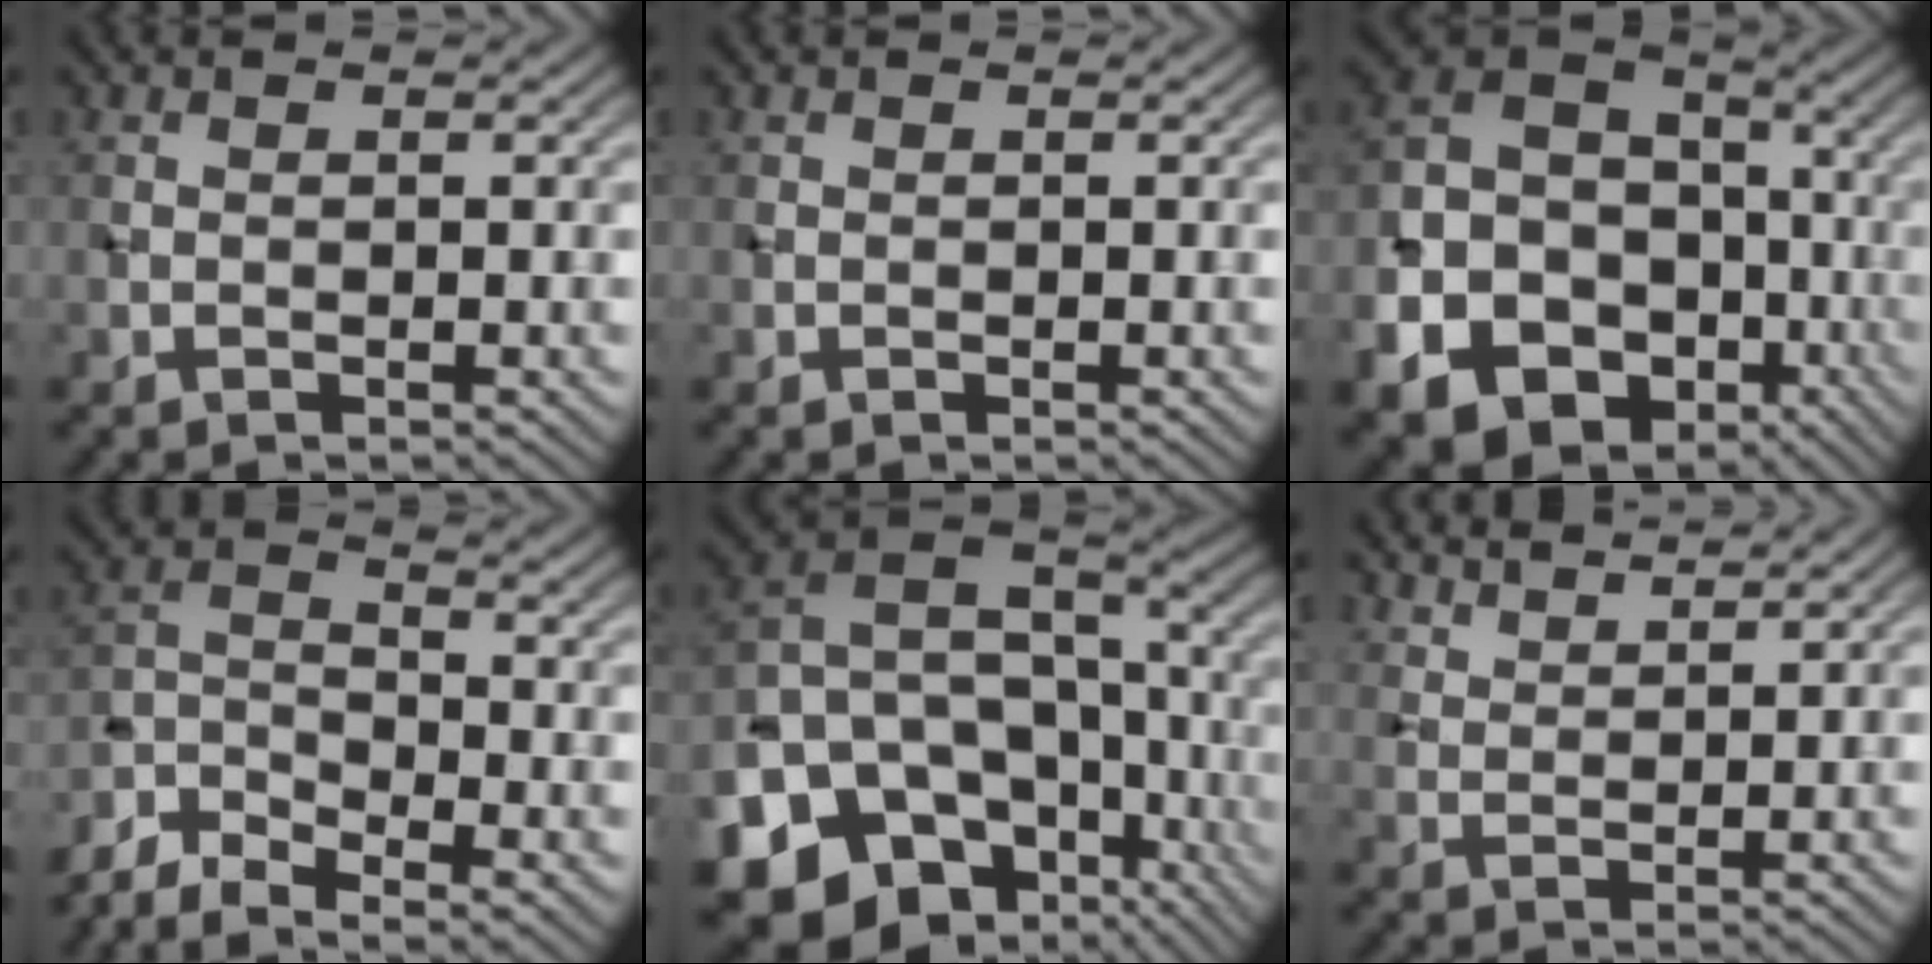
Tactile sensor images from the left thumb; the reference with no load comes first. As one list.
[{"total": 0.5, "force": [0.0, 0.5, 0.0], "torque": [0.003, -0.003, 0.000]}, {"total": 22.2, "force": [-9.8, 17.9, 8.7], "torque": [-0.201, -0.075, -0.168]}, {"total": 7.9, "force": [-5.8, 2.9, 4.6], "torque": [-0.099, -0.016, -0.126]}, {"total": 19.3, "force": [-8.0, 14.5, 10.0], "torque": [-0.239, -0.030, -0.092]}, {"total": 4.7, "force": [4.2, 1.0, 1.6], "torque": [-0.035, -0.010, 0.095]}]